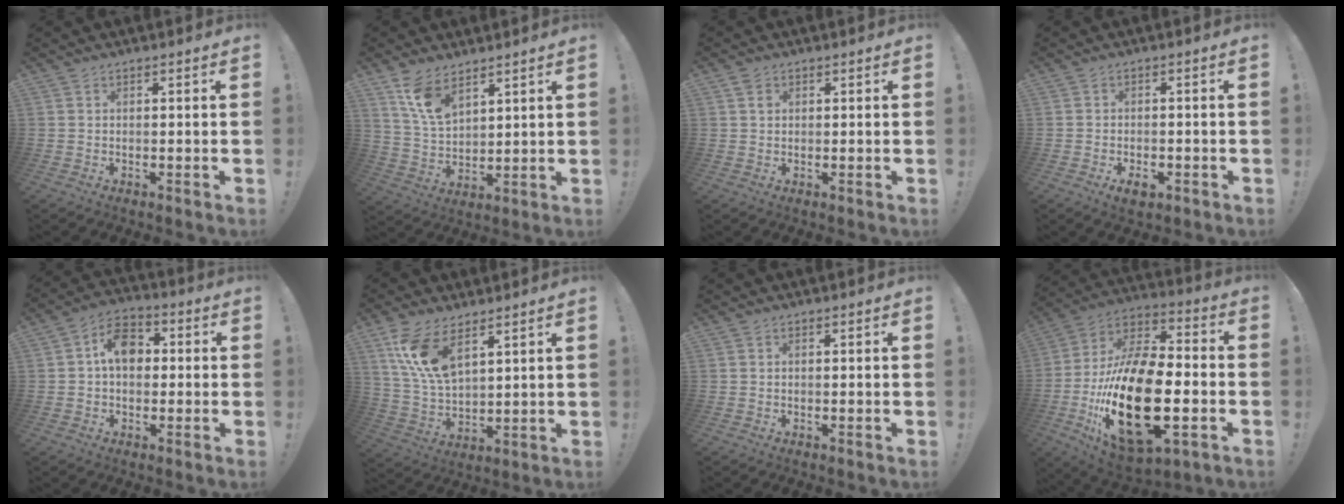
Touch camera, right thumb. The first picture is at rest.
{"total": 10.5, "force": [7.4, 5.1, 5.4], "torque": [-0.107, -0.036, 0.145]}
{"total": 1.6, "force": [0.8, 1.2, 0.6], "torque": [0.001, -0.002, 0.011]}
{"total": 3.6, "force": [-1.9, 1.7, 2.5], "torque": [-0.031, 0.006, -0.034]}
{"total": 9.5, "force": [1.2, 6.9, 6.5], "torque": [-0.092, 0.014, 0.024]}
{"total": 12.7, "force": [7.9, 5.7, 8.2], "torque": [-0.179, -0.034, 0.148]}
{"total": 0.0}
{"total": 30.4, "force": [-6.8, 14.6, 25.7], "torque": [-0.497, 0.032, -0.104]}